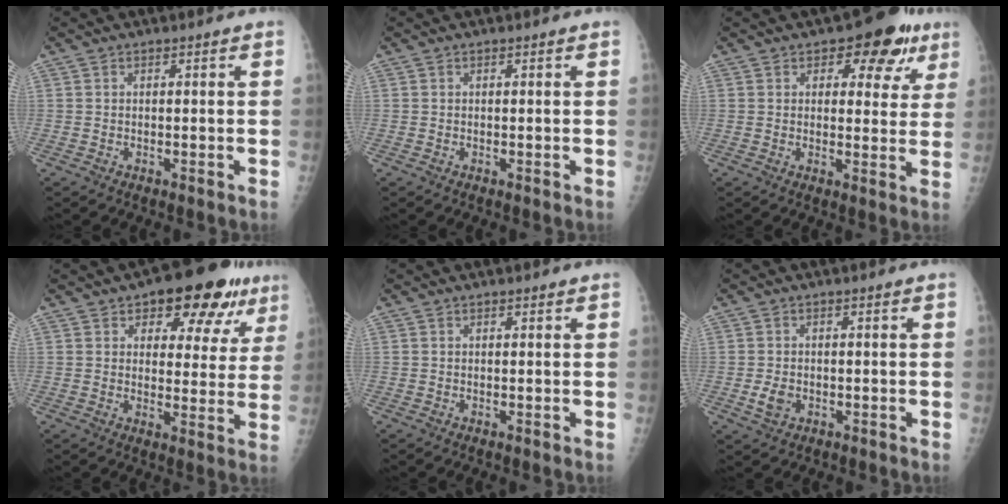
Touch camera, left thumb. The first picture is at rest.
{"total": 0.0}
{"total": 9.7, "force": [5.2, 5.6, 6.1], "torque": [-0.022, -0.014, 0.058]}
{"total": 14.6, "force": [8.4, 7.3, 9.4], "torque": [-0.066, -0.022, 0.109]}
{"total": 0.7, "force": [0.5, 0.2, 0.4], "torque": [-0.006, -0.002, 0.007]}
{"total": 2.7, "force": [-0.6, 2.0, 1.8], "torque": [-0.032, -0.001, -0.008]}